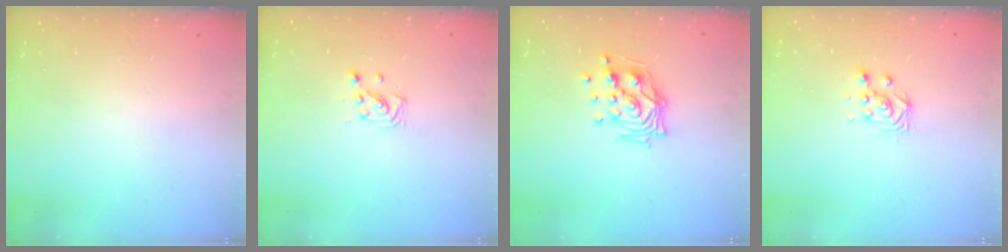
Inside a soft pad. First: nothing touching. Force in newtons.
{"total": 3.4, "press": 3.4, "slide": 0.3}
{"total": 12.0, "press": 12.0, "slide": 0.9}
{"total": 2.9, "press": 2.9, "slide": 0.4}